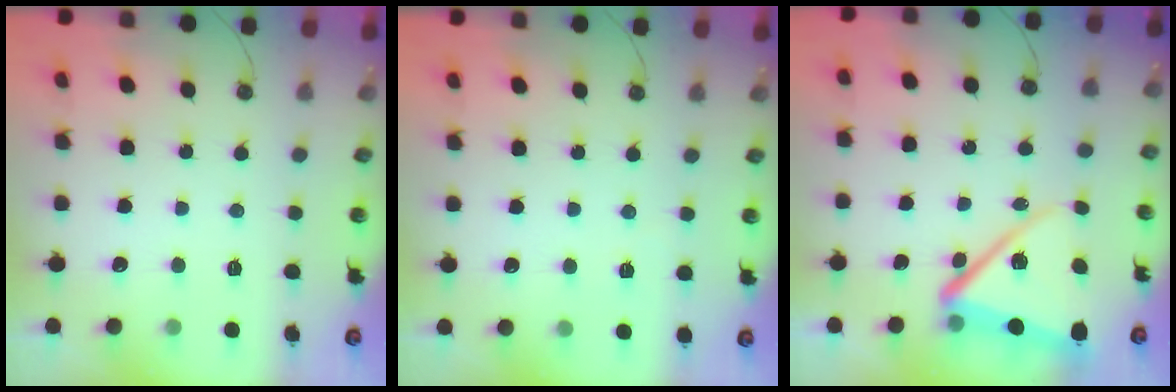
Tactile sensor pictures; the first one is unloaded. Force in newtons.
{"total": 1.5, "press": 1.5, "slide": 0.2}
{"total": 13.5, "press": 13.4, "slide": 1.4}